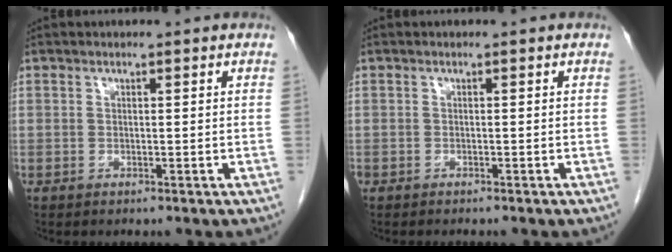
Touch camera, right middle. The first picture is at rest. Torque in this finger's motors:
{"motor_torque": [0.18, -0.10, 0.00, 0.01]}